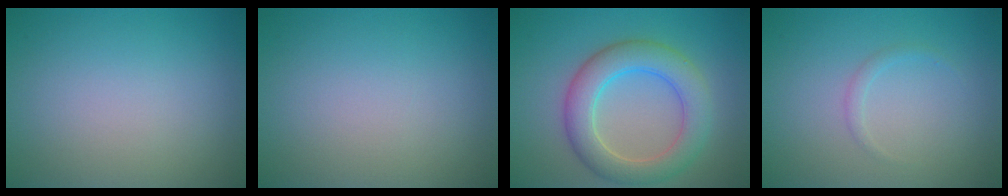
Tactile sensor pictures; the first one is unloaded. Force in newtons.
{"total": 0.0}
{"total": 5.8, "press": 5.8, "slide": 0.2}
{"total": 0.8, "press": 0.8, "slide": 0.1}